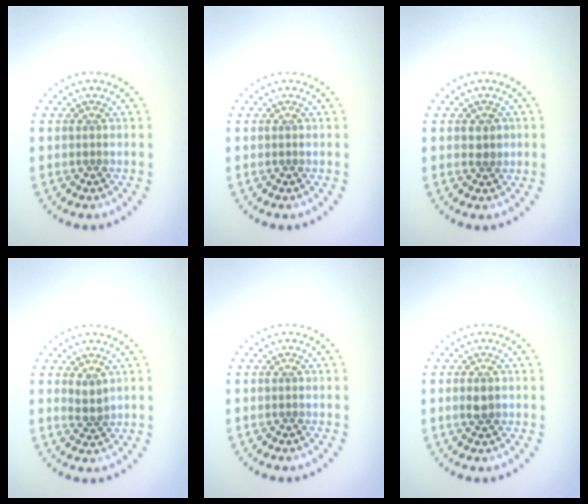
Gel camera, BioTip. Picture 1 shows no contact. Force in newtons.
{"total": 0.0}
{"total": 1.4, "press": 1.4, "slide": 0.3}
{"total": 1.4, "press": 1.2, "slide": 0.9}
{"total": 0.0}
{"total": 1.4, "press": 1.4, "slide": 0.1}